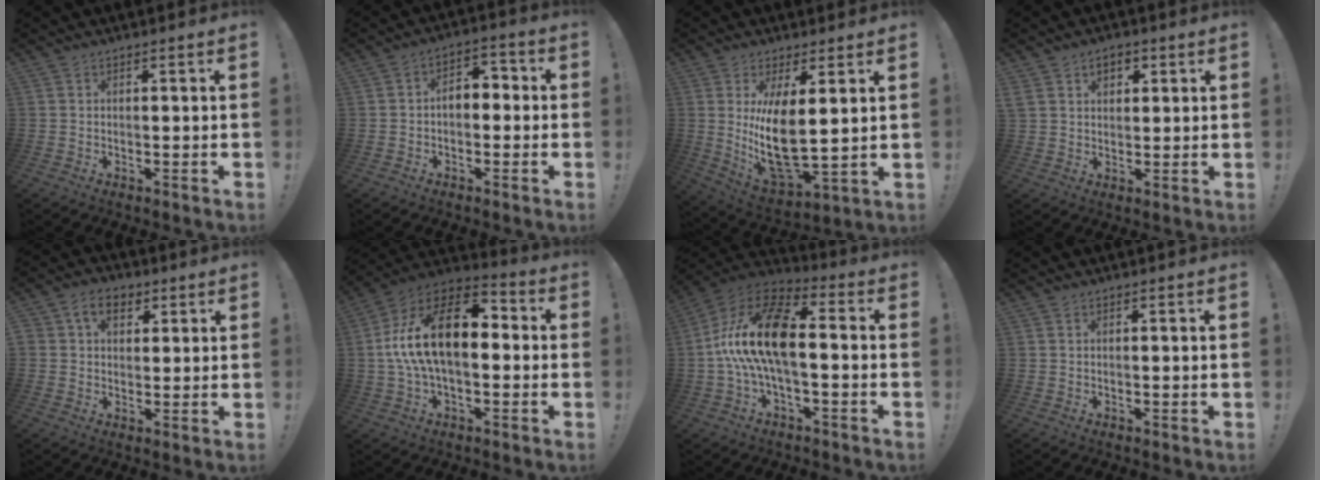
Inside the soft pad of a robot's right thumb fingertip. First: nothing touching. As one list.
[{"total": 6.6, "force": [-0.4, 4.6, 4.8], "torque": [-0.064, 0.009, -0.009]}, {"total": 14.4, "force": [3.3, 5.5, 12.9], "torque": [-0.254, -0.040, 0.059]}, {"total": 5.6, "force": [2.5, 4.3, 2.7], "torque": [-0.048, 0.000, 0.048]}, {"total": 7.6, "force": [3.0, 5.6, 4.1], "torque": [-0.060, 0.001, 0.058]}, {"total": 21.1, "force": [2.3, 10.9, 17.9], "torque": [-0.325, 0.003, 0.041]}, {"total": 19.1, "force": [-0.3, 9.0, 16.8], "torque": [-0.312, 0.022, -0.001]}, {"total": 0.0}]